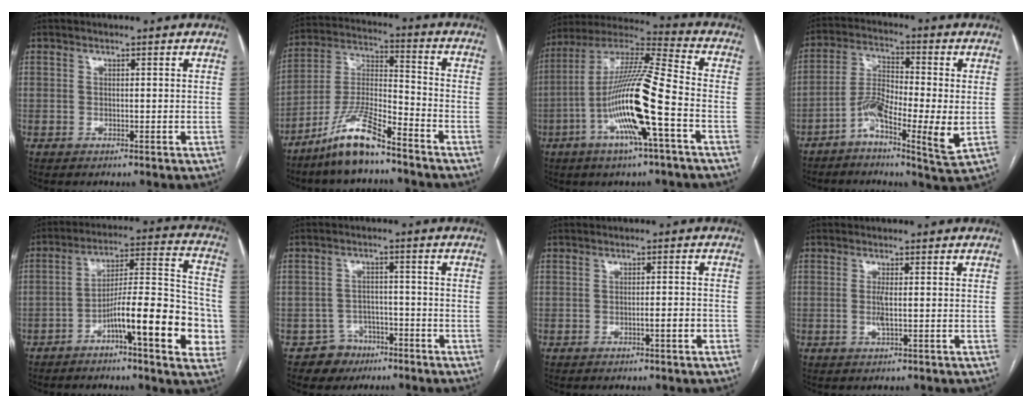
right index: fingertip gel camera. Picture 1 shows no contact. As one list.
[{"total": 11.2, "force": [-8.6, 1.4, 7.1], "torque": [-0.149, -0.008, -0.167]}, {"total": 17.3, "force": [-5.2, 0.4, 16.5], "torque": [-0.325, -0.002, -0.104]}, {"total": 10.0, "force": [-3.2, 1.7, 9.3], "torque": [-0.181, 0.004, -0.063]}, {"total": 16.6, "force": [-5.9, 2.5, 15.4], "torque": [-0.226, 0.018, -0.089]}, {"total": 4.7, "force": [-3.0, 3.6, -0.2], "torque": [0.013, 0.013, -0.044]}, {"total": 2.3, "force": [-1.1, 0.0, 2.0], "torque": [-0.030, 0.000, -0.019]}, {"total": 1.8, "force": [-0.2, 0.1, 1.8], "torque": [-0.041, -0.003, -0.003]}]